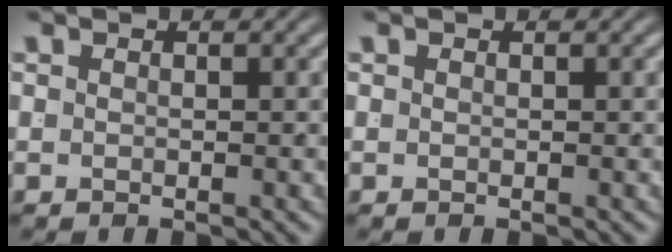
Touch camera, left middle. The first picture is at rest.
{"total": 0.0}